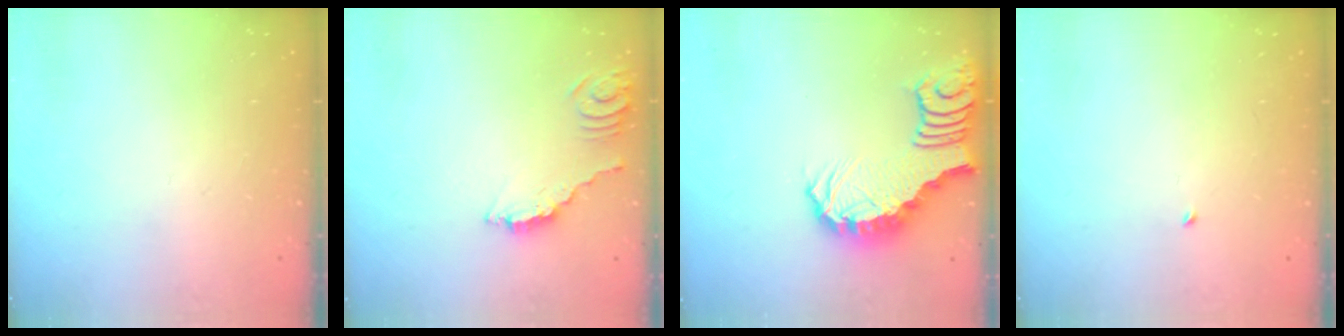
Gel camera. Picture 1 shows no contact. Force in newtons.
{"total": 3.0, "press": 3.0, "slide": 0.1}
{"total": 3.3, "press": 3.2, "slide": 0.7}
{"total": 2.7, "press": 2.7, "slide": 0.2}